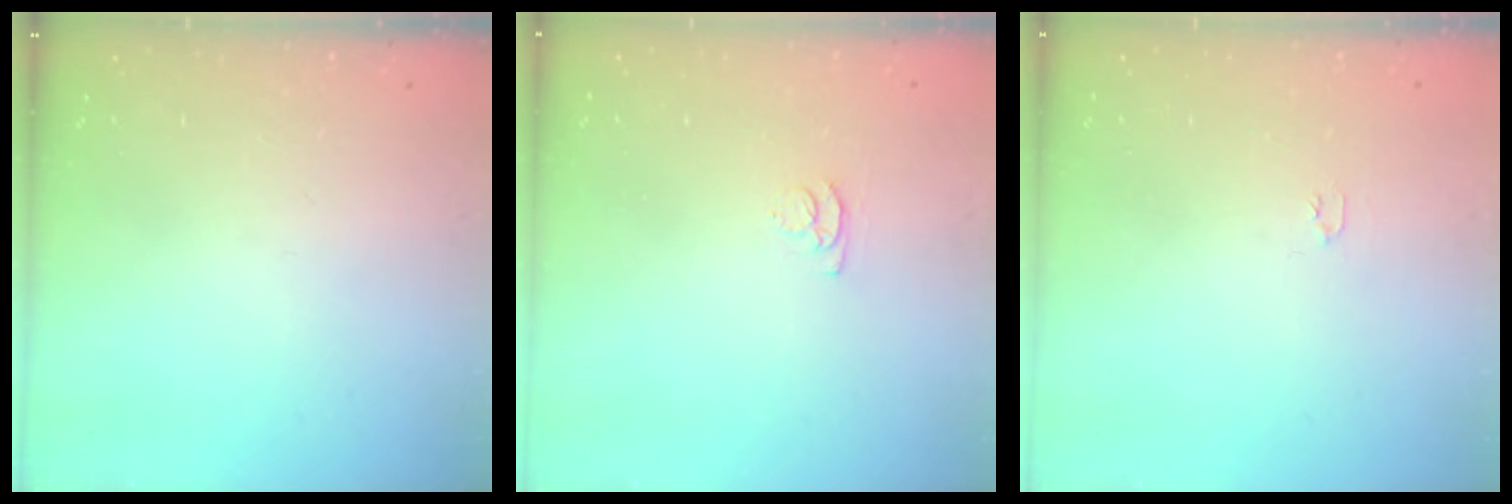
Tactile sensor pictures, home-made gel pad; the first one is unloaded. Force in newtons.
{"total": 3.4, "press": 3.4, "slide": 0.5}
{"total": 2.9, "press": 2.9, "slide": 0.4}